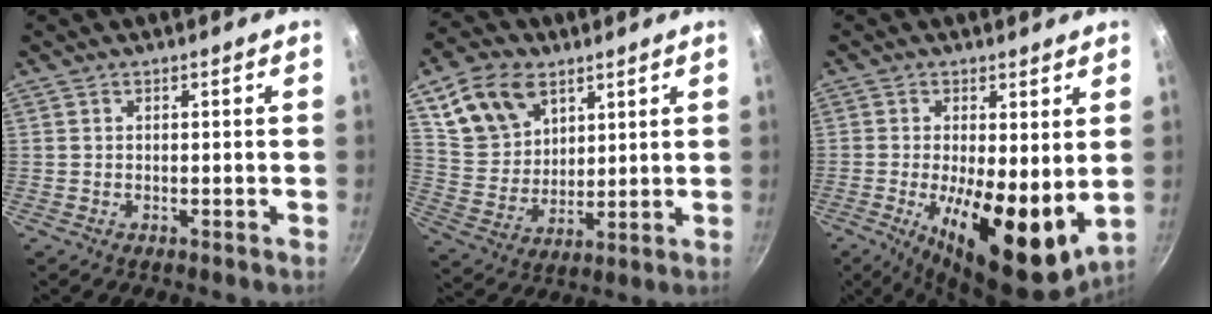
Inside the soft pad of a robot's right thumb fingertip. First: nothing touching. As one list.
[{"total": 13.7, "force": [7.0, 9.5, 6.9], "torque": [-0.106, -0.019, 0.144]}, {"total": 16.2, "force": [-1.6, 6.2, 14.9], "torque": [-0.205, -0.024, -0.017]}]